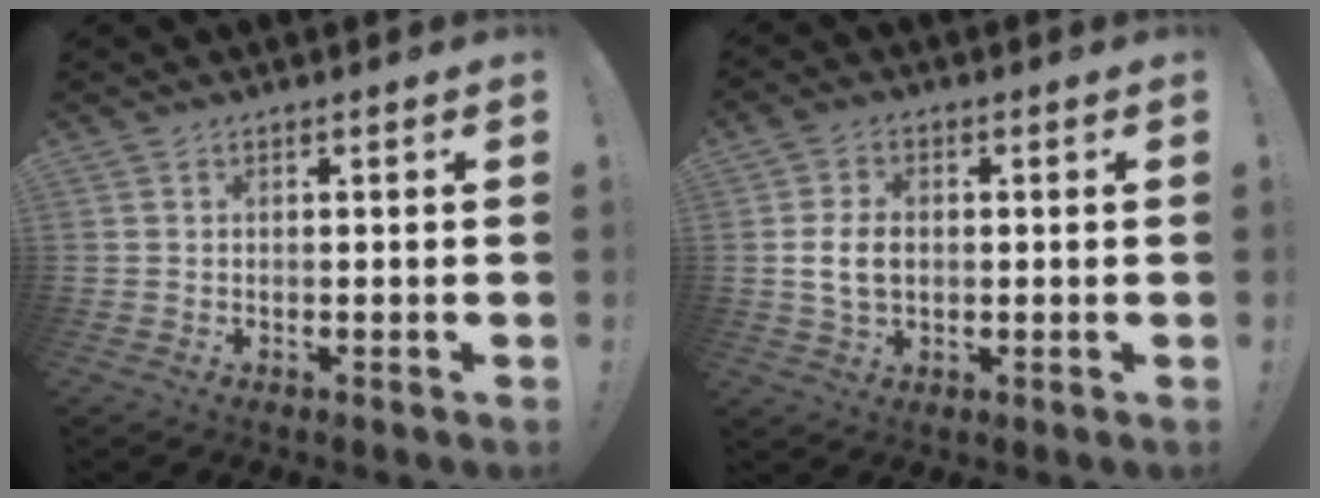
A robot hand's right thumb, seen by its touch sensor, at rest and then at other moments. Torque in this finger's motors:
{"motor_torque": [-0.23, 0.29, 0.71, 0.18, 0.04]}